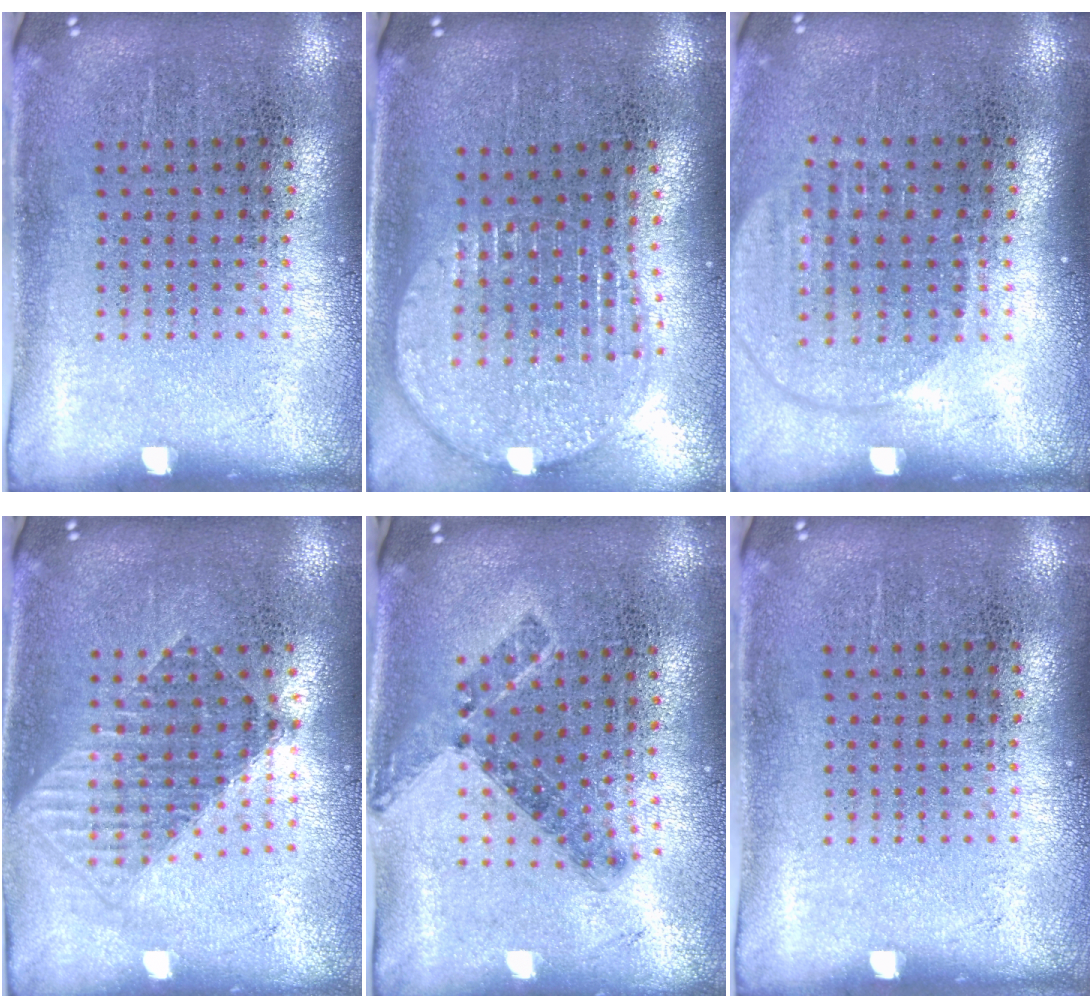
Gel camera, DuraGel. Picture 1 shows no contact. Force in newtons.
{"total": 1.9, "press": 1.6, "slide": 1.0}
{"total": 1.8, "press": 1.5, "slide": 0.9}
{"total": 1.5, "press": 1.3, "slide": 0.9}
{"total": 0.8, "press": 0.7, "slide": 0.3}
{"total": 0.0}